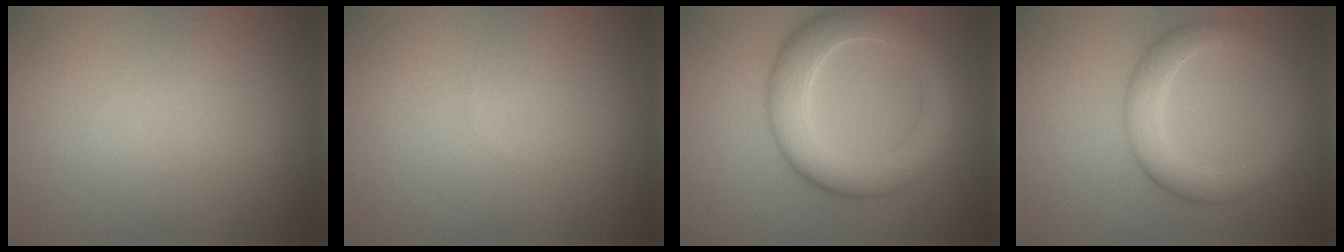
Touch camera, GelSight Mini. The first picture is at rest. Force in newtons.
{"total": 0.0}
{"total": 6.2, "press": 6.2, "slide": 0.3}
{"total": 3.7, "press": 3.7, "slide": 0.1}